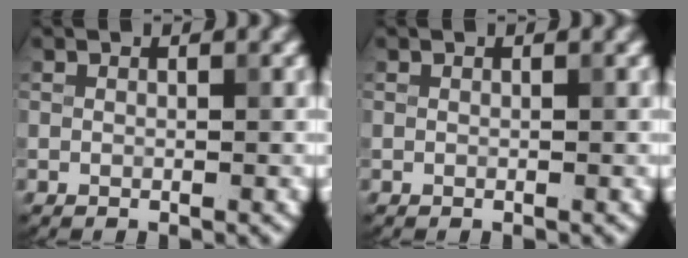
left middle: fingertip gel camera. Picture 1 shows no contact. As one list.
[{"total": 0.0}]